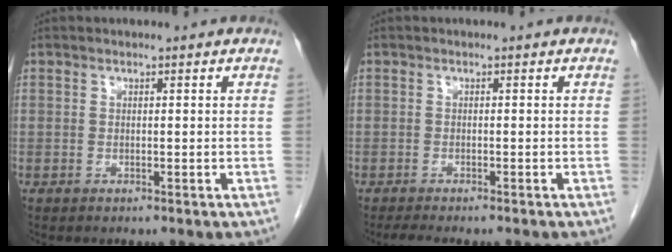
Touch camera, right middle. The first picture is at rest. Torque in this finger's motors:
{"motor_torque": [0.05, -0.03, 0.00, 0.00]}